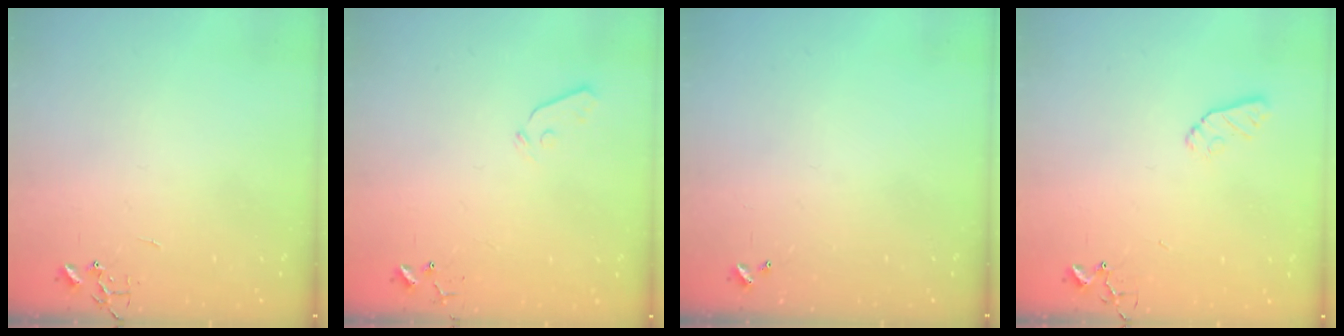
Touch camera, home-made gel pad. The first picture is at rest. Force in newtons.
{"total": 3.7, "press": 3.6, "slide": 0.6}
{"total": 0.0}
{"total": 7.2, "press": 7.1, "slide": 0.8}